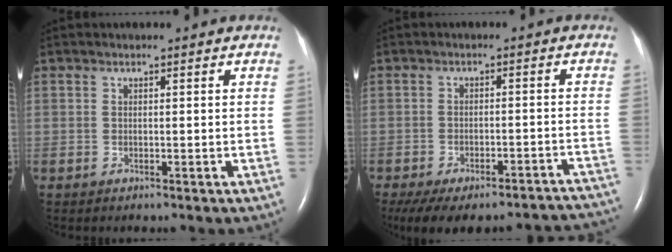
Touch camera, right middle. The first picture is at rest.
{"total": 20.4, "force": [-17.8, 6.1, 7.7], "torque": [-0.110, 0.004, -0.218]}